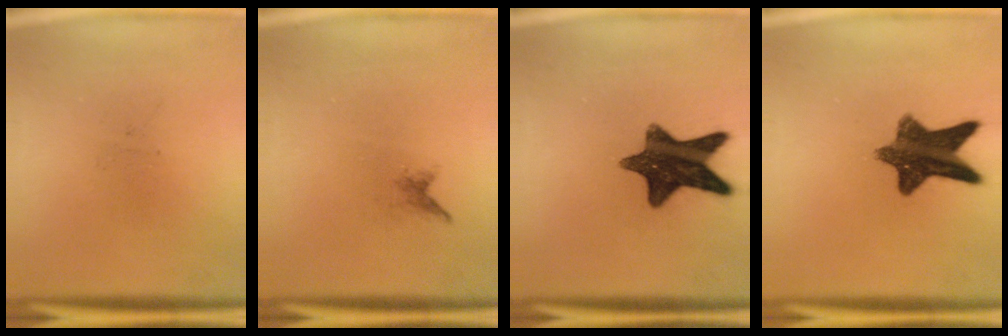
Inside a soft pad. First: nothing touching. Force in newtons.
{"total": 0.7}
{"total": 12.8}
{"total": 10.9}